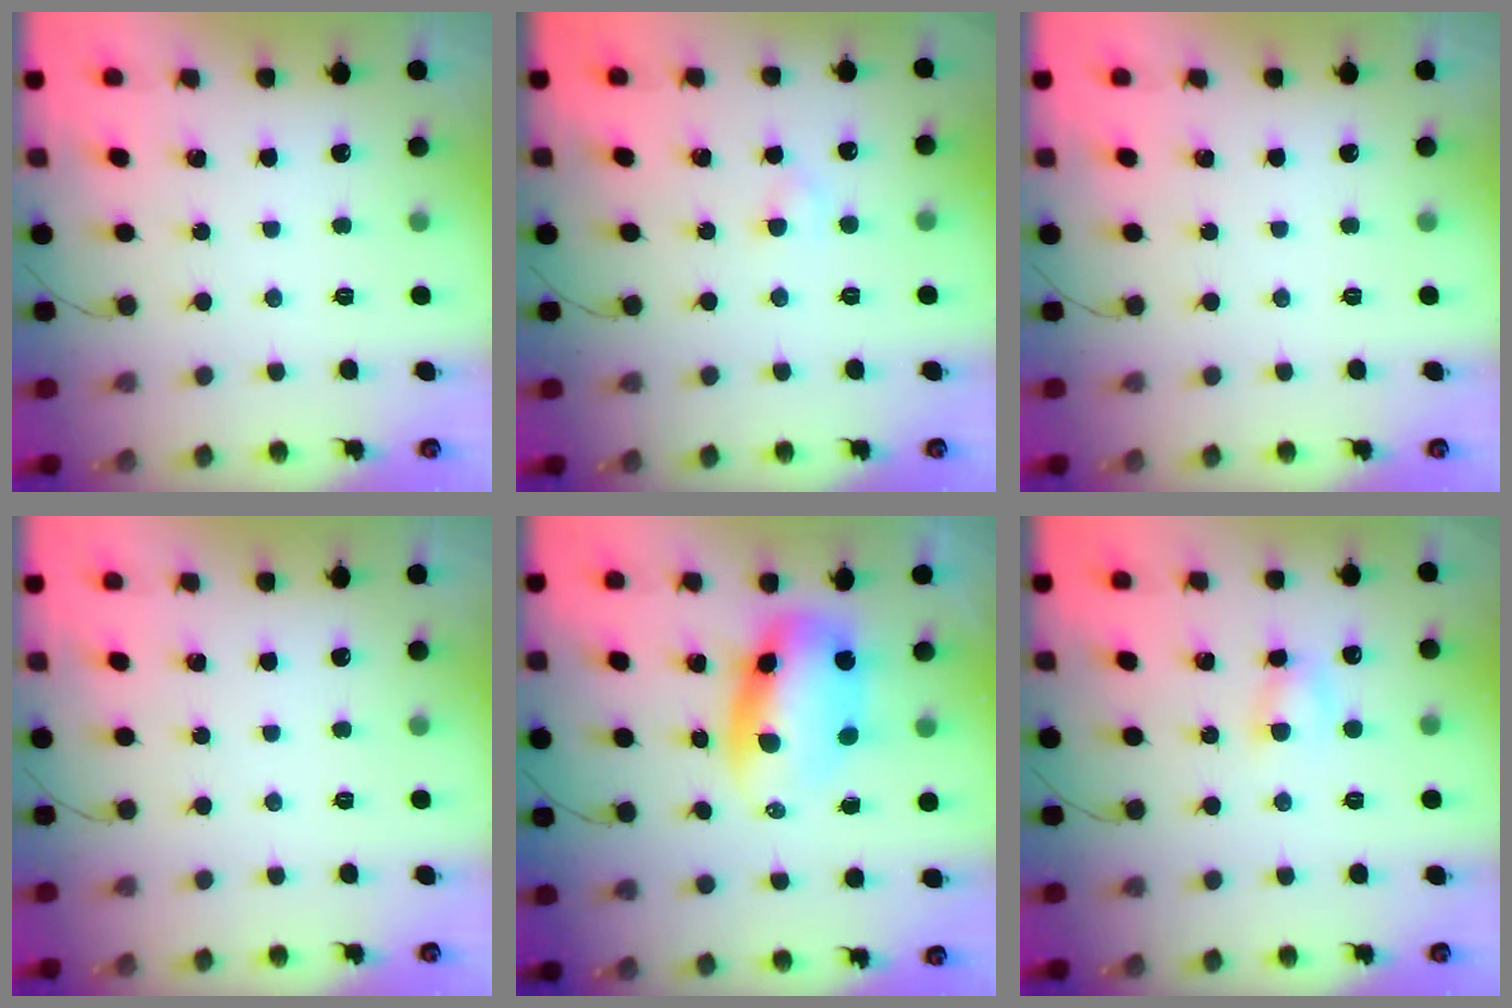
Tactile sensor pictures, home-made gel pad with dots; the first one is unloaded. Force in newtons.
{"total": 2.5, "press": 2.3, "slide": 1.0}
{"total": 0.0}
{"total": 0.0}
{"total": 8.7, "press": 8.3, "slide": 2.3}
{"total": 3.9, "press": 3.7, "slide": 1.1}